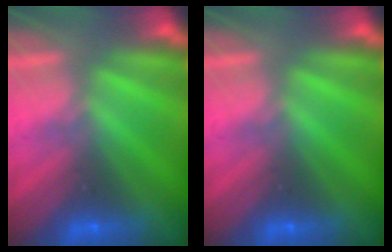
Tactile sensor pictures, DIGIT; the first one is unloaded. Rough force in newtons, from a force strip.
{"total": 0.0}